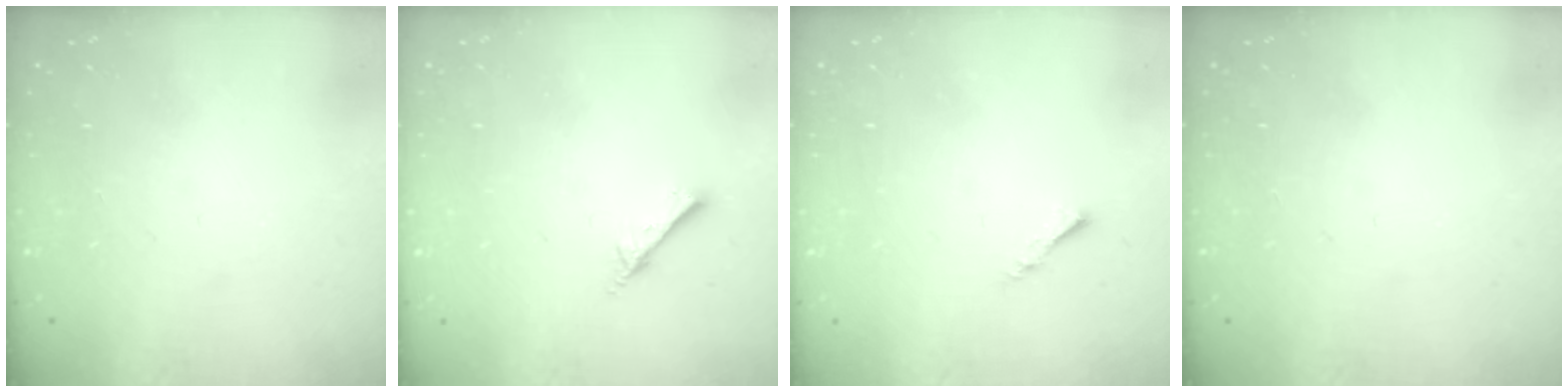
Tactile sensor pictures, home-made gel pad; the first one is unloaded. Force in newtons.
{"total": 2.2, "press": 2.2, "slide": 0.3}
{"total": 1.1, "press": 1.0, "slide": 0.3}
{"total": 0.0}